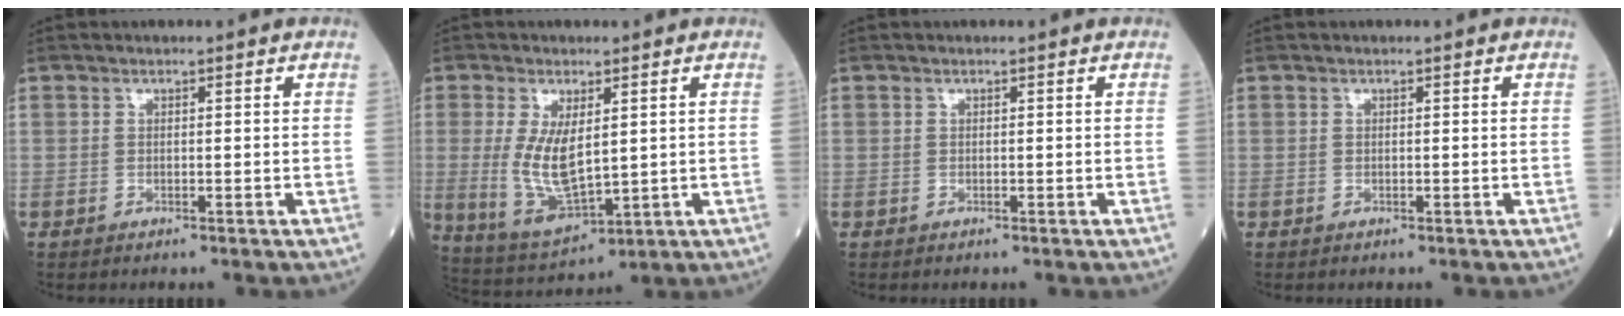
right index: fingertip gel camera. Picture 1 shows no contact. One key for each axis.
{"total": 9.4, "fx": 0.8, "fy": 3.4, "fz": 8.7, "tx": -0.175, "ty": -0.012, "tz": 0.030}
{"total": 0.0}
{"total": 0.0}